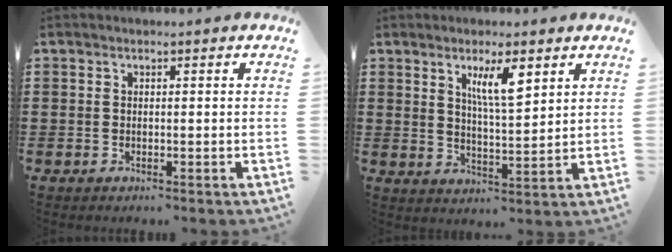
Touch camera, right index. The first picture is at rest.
{"total": 6.4, "force": [3.4, 1.6, 5.2], "torque": [-0.104, 0.004, 0.055]}